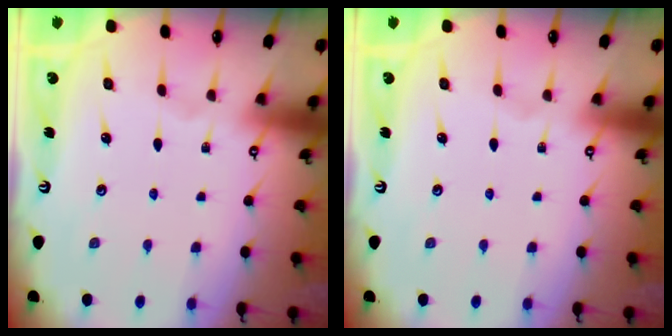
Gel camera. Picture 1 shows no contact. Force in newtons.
{"total": 0.0}